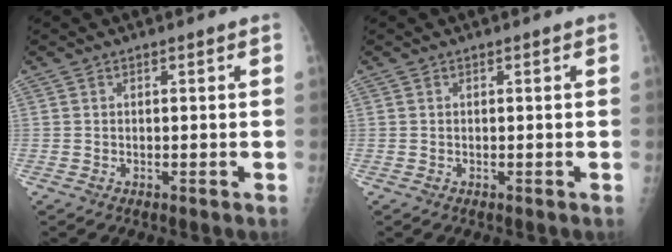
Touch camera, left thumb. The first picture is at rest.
{"total": 0.0}